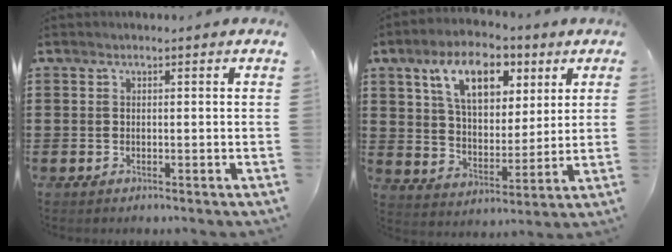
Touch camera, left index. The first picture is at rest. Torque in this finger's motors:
{"motor_torque": [2.14, 0.00, 1.05, 0.21]}